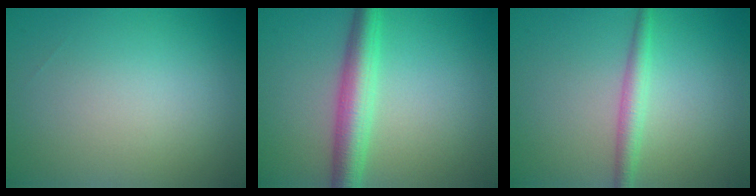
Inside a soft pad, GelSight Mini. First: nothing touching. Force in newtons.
{"total": 4.6, "press": 4.6, "slide": 0.1}
{"total": 2.2, "press": 2.2, "slide": 0.1}